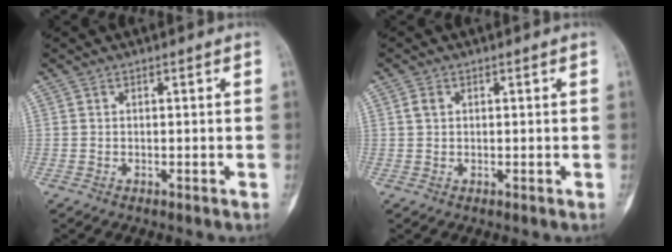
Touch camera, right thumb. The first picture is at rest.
{"total": 1.4, "force": [0.5, 1.1, 0.9], "torque": [-0.016, 0.003, 0.009]}